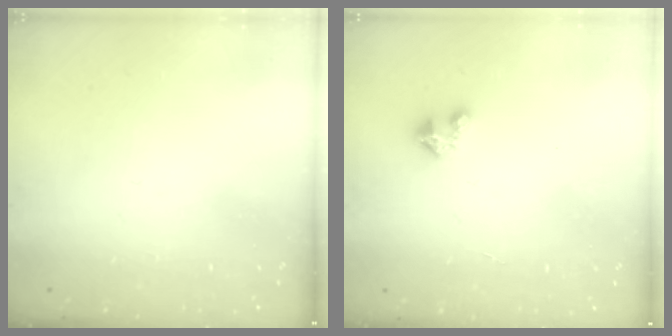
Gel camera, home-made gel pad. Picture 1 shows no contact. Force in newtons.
{"total": 2.3, "press": 2.3, "slide": 0.3}